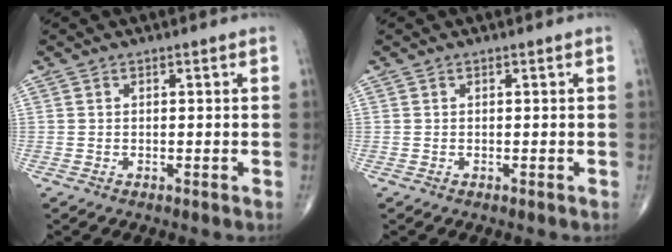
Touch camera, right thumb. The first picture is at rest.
{"total": 0.0}